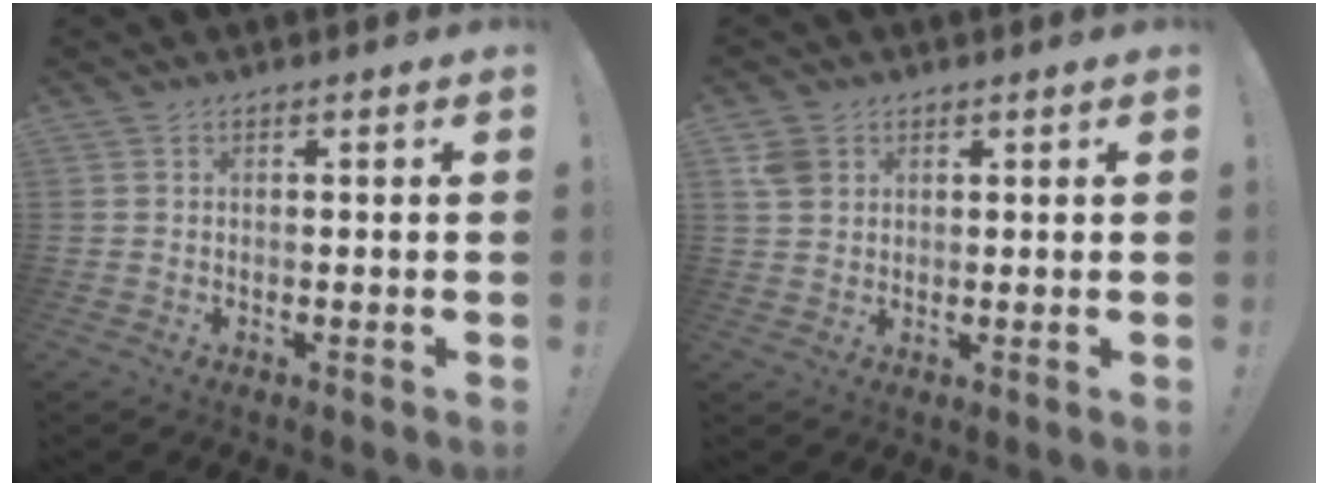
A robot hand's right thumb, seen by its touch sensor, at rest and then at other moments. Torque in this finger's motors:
{"motor_torque": [-0.47, 0.55, -0.02, 0.65, 0.00]}